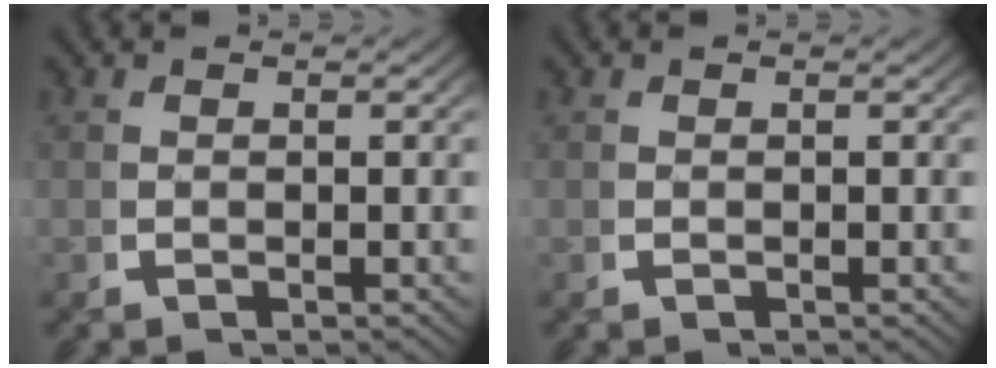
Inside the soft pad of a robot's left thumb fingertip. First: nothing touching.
{"total": 0.0}